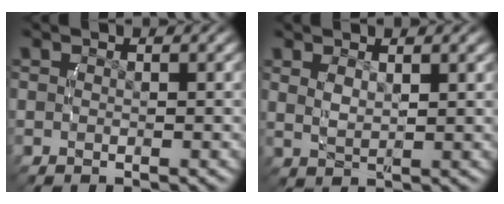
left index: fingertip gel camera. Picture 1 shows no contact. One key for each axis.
{"total": 2.0, "fx": 1.2, "fy": 0.5, "fz": 1.5, "tx": -0.029, "ty": 0.000, "tz": 0.028}